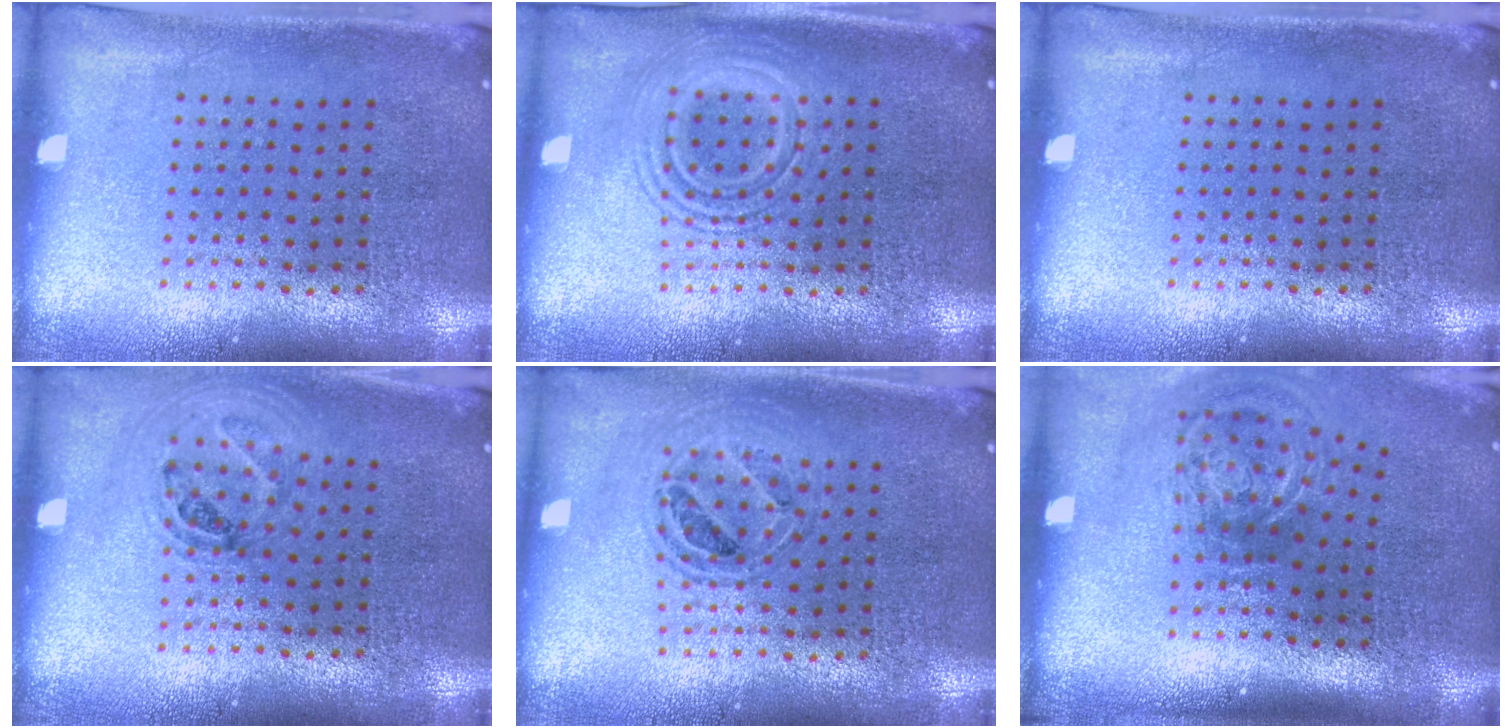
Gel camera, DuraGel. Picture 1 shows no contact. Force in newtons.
{"total": 2.6, "press": 2.6, "slide": 0.5}
{"total": 0.0}
{"total": 0.9, "press": 0.9, "slide": 0.2}
{"total": 0.8, "press": 0.8, "slide": 0.2}
{"total": 2.2, "press": 1.4, "slide": 1.7}